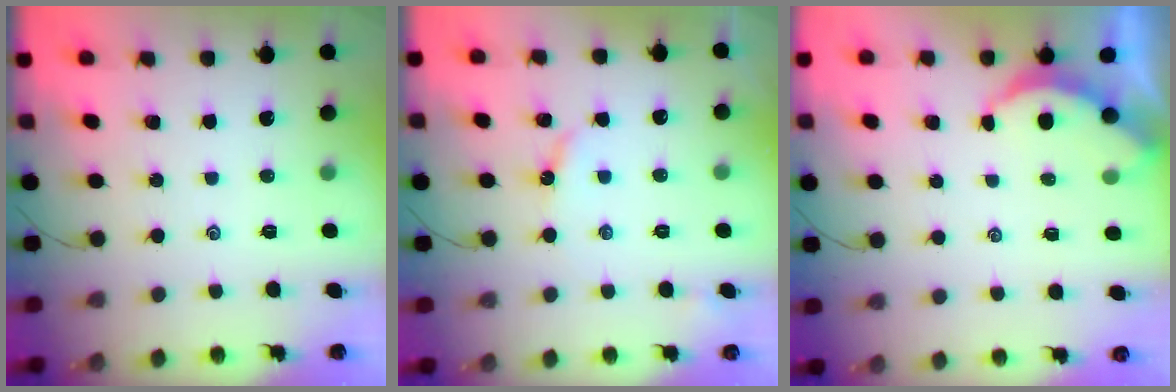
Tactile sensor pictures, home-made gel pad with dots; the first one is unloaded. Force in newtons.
{"total": 3.4, "press": 3.3, "slide": 0.5}
{"total": 2.1, "press": 2.0, "slide": 0.4}